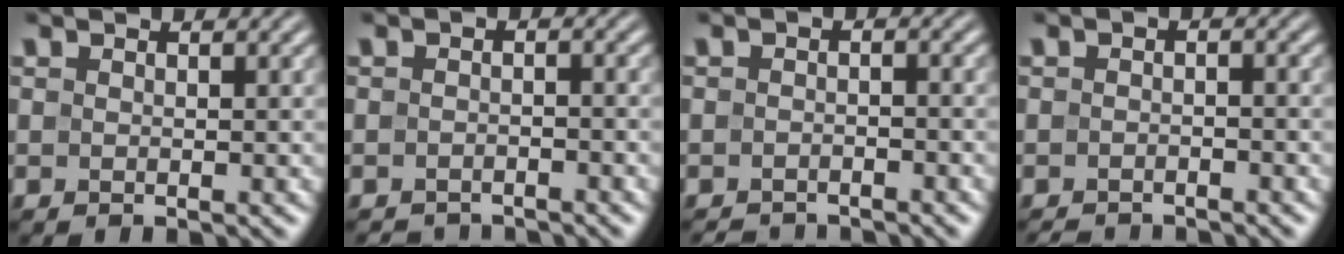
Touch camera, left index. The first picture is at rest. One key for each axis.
{"total": 2.4, "fx": -2.2, "fy": 0.7, "fz": 0.6, "tx": -0.004, "ty": -0.002, "tz": -0.038}
{"total": 3.0, "fx": -2.8, "fy": 0.7, "fz": 0.9, "tx": -0.014, "ty": -0.006, "tz": -0.048}
{"total": 2.6, "fx": -2.4, "fy": 0.6, "fz": 1.0, "tx": -0.015, "ty": -0.005, "tz": -0.042}